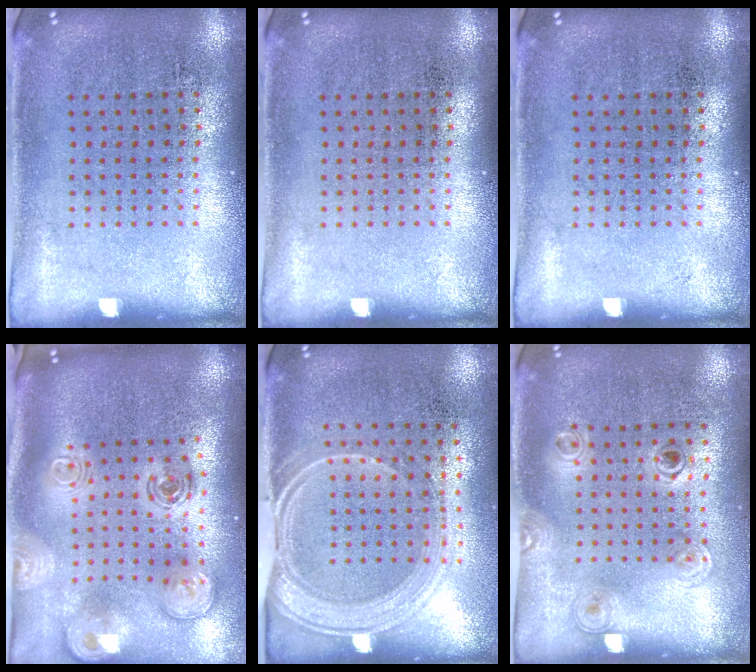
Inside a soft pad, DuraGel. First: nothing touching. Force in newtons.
{"total": 0.0}
{"total": 0.0}
{"total": 3.0, "press": 2.1, "slide": 2.1}
{"total": 1.7, "press": 1.4, "slide": 1.0}
{"total": 1.2, "press": 1.0, "slide": 0.6}